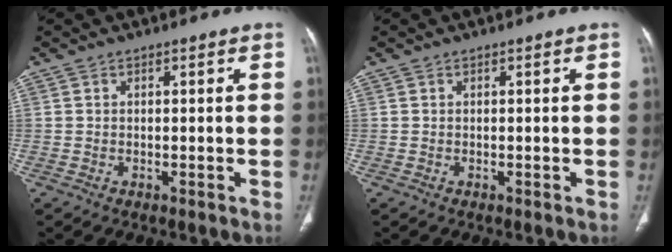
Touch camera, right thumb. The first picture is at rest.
{"total": 0.0}